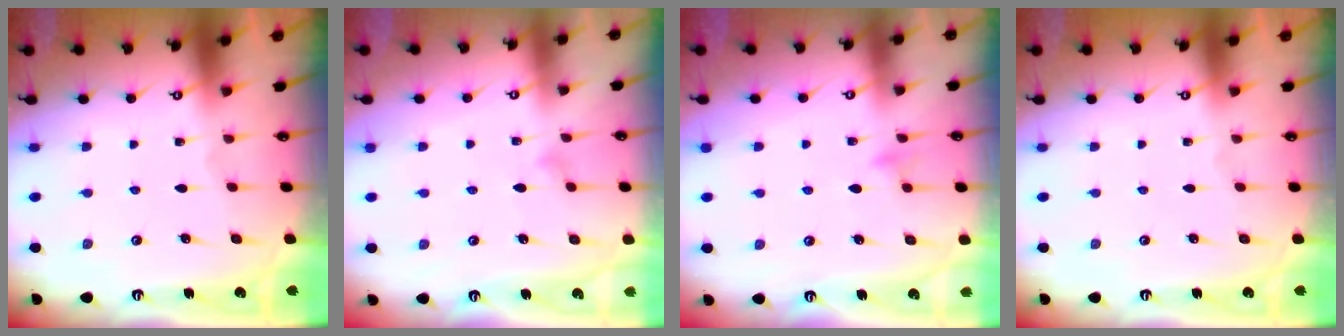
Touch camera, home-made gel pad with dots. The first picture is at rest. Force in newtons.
{"total": 6.9, "press": 6.9, "slide": 0.3}
{"total": 8.5, "press": 8.5, "slide": 0.8}
{"total": 0.0}